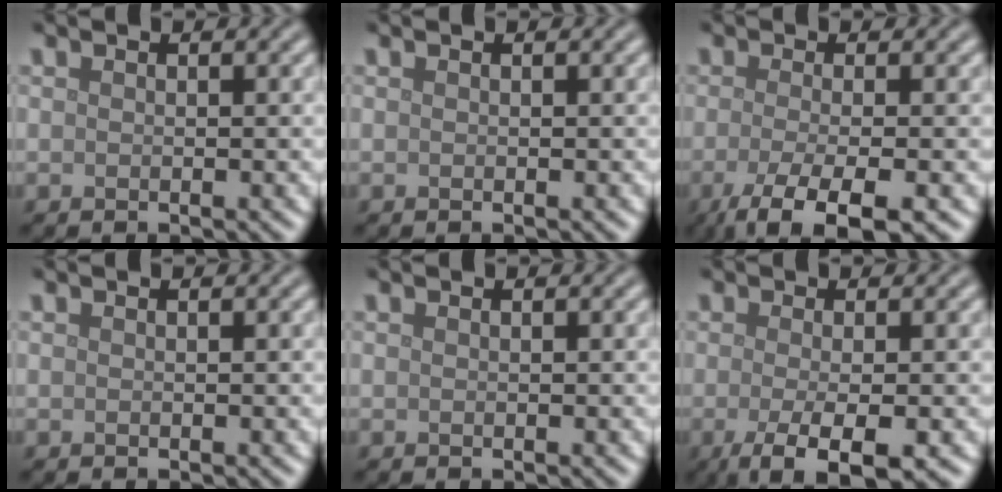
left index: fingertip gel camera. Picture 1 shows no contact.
{"total": 0.0}
{"total": 5.6, "force": [-2.8, 1.6, 4.6], "torque": [-0.071, -0.009, -0.057]}
{"total": 0.0}
{"total": 0.0}
{"total": 5.0, "force": [-1.9, 1.4, 4.4], "torque": [-0.074, -0.004, -0.038]}